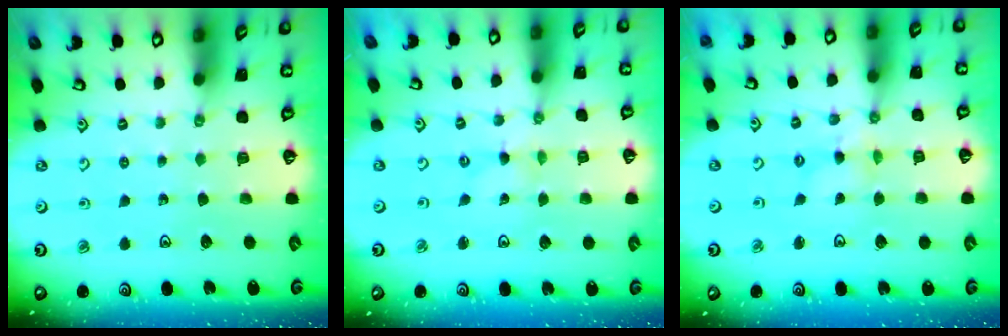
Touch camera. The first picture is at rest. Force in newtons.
{"total": 0.0}
{"total": 2.0, "press": 2.0, "slide": 0.2}